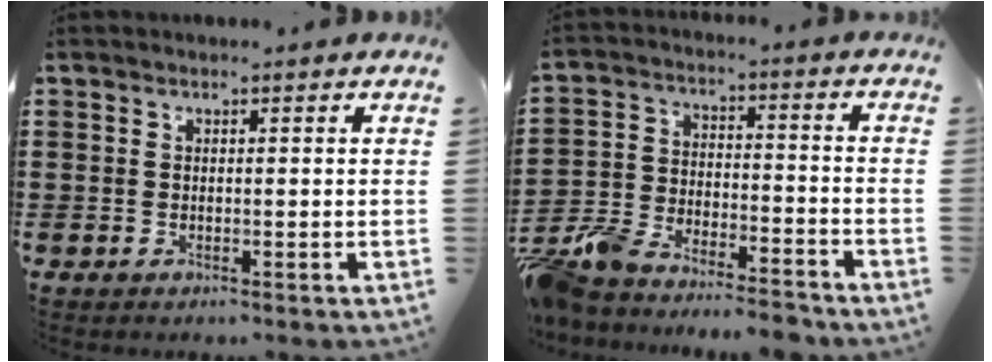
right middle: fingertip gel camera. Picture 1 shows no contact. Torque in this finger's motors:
{"motor_torque": [0.35, 0.02, 0.35, 0.21]}